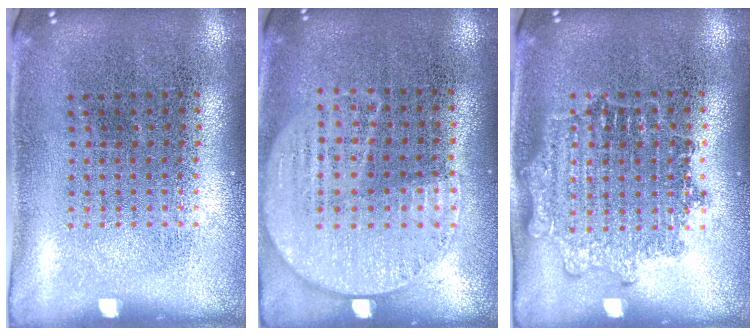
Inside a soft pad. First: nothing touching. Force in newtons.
{"total": 1.0, "press": 0.9, "slide": 0.5}
{"total": 1.2, "press": 1.2, "slide": 0.3}